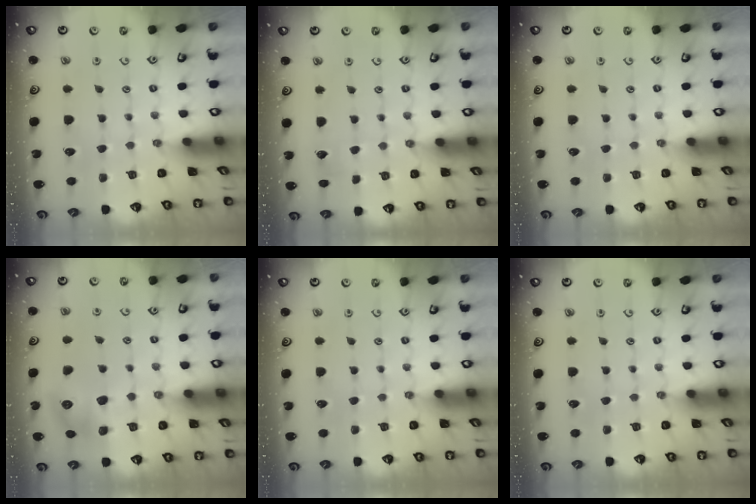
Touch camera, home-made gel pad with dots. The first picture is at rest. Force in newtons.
{"total": 2.9, "press": 2.9, "slide": 0.3}
{"total": 0.0}
{"total": 8.4, "press": 8.3, "slide": 1.2}
{"total": 0.0}
{"total": 0.0}